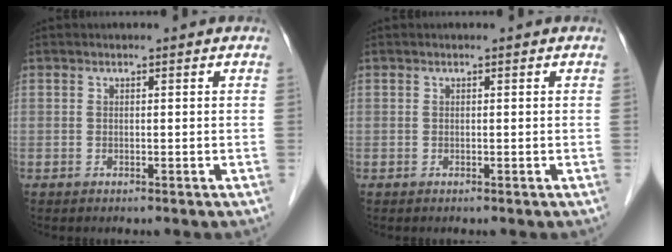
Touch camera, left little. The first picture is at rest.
{"total": 0.0}